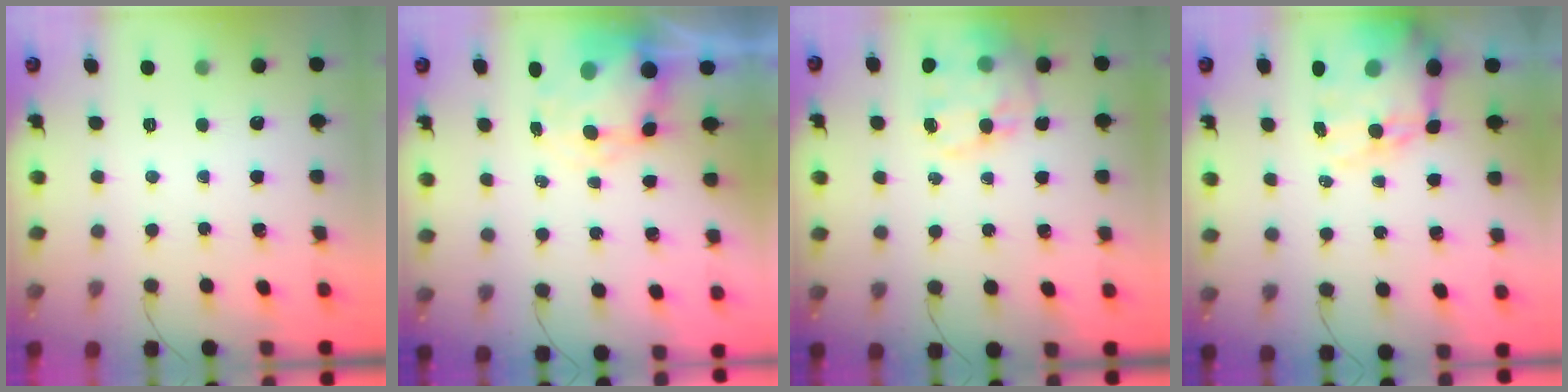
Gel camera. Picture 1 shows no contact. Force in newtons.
{"total": 6.3, "press": 6.1, "slide": 1.7}
{"total": 17.3, "press": 16.9, "slide": 3.9}
{"total": 15.8, "press": 15.4, "slide": 3.5}